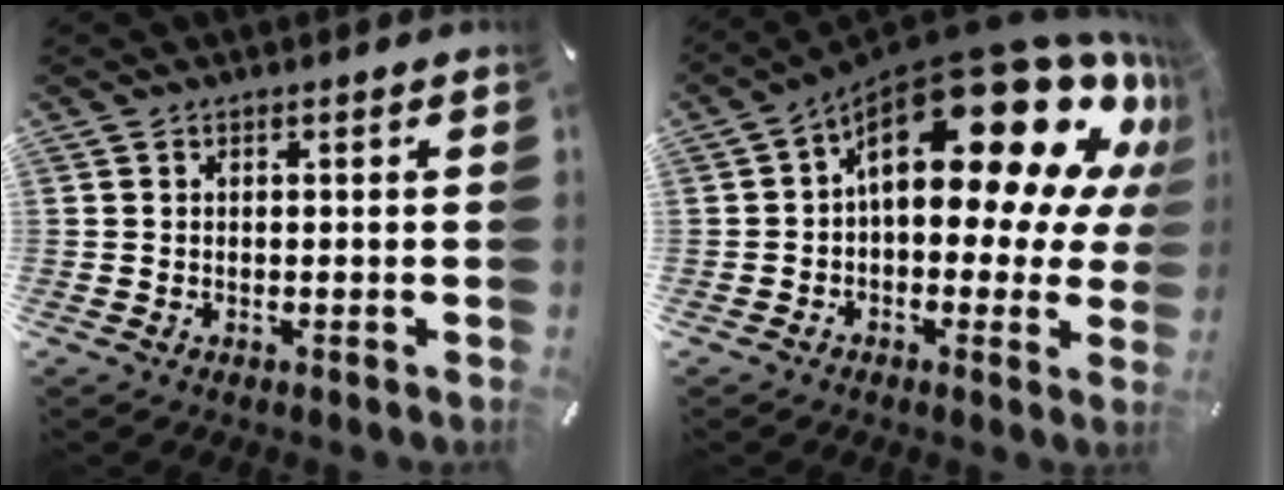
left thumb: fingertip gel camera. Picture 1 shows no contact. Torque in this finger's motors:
{"motor_torque": [2.42, 2.59, 2.17, -0.60, 0.62]}